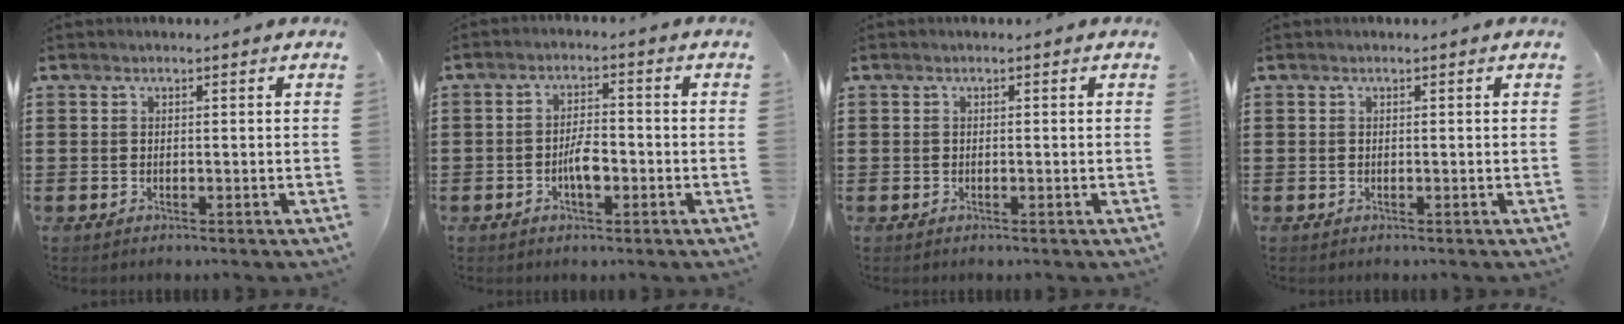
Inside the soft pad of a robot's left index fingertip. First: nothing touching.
{"total": 4.1, "force": [-1.2, 1.5, 3.6], "torque": [-0.071, 0.005, -0.024]}
{"total": 0.0}
{"total": 0.0}